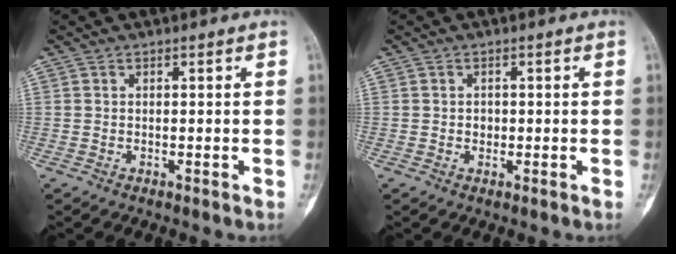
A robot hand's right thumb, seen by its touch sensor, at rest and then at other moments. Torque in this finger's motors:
{"motor_torque": [0.19, 0.00, 0.63, -0.03, -0.03]}